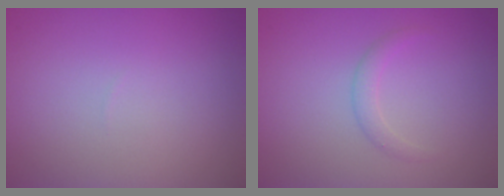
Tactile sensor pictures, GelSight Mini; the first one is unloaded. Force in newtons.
{"total": 1.2, "press": 1.2, "slide": 0.0}